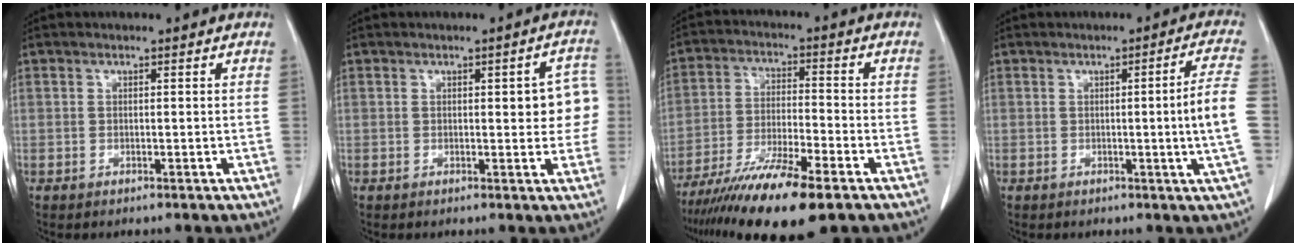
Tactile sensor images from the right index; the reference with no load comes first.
{"total": 6.3, "force": [0.5, 2.1, 5.9], "torque": [-0.054, 0.014, 0.003]}
{"total": 12.7, "force": [-8.7, 1.2, 9.1], "torque": [-0.166, -0.031, -0.153]}
{"total": 5.6, "force": [-0.3, -0.8, 5.6], "torque": [-0.074, -0.004, -0.007]}